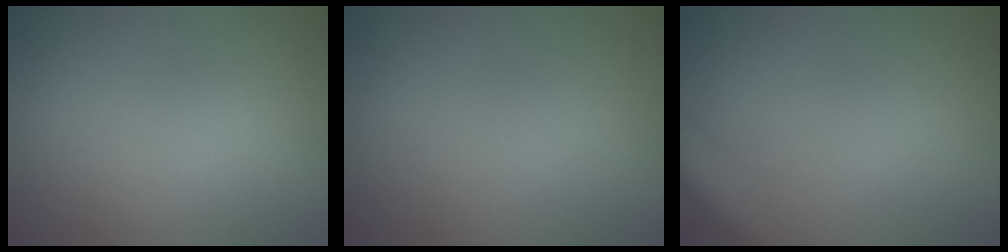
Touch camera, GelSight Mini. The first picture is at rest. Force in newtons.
{"total": 0.0}
{"total": 6.7, "press": 6.7, "slide": 0.4}